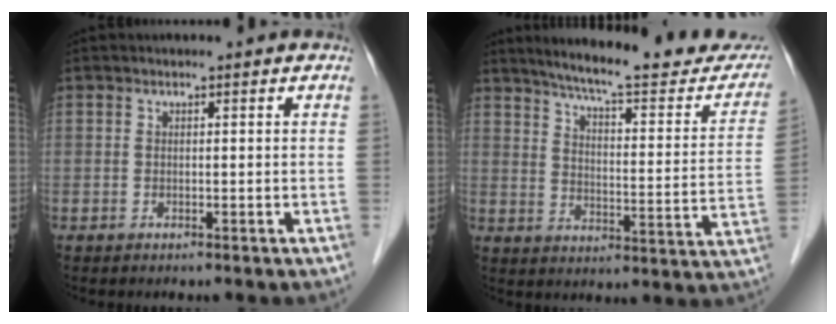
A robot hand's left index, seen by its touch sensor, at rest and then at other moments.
{"total": 22.2, "force": [19.8, 2.8, 9.7], "torque": [-0.129, -0.050, 0.248]}